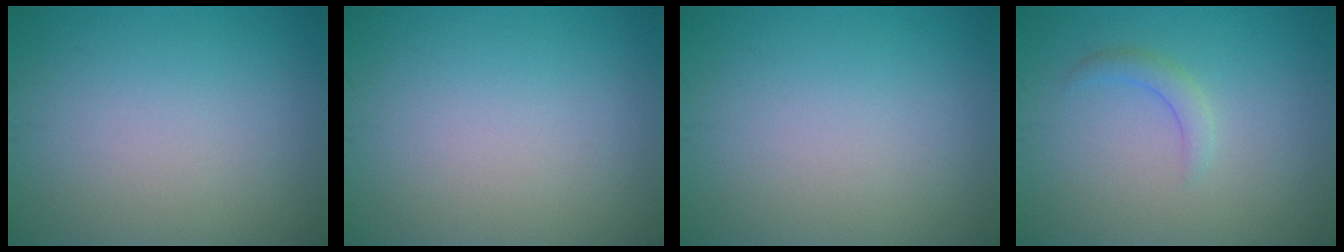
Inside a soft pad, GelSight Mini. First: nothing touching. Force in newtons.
{"total": 0.0}
{"total": 0.0}
{"total": 1.5, "press": 1.5, "slide": 0.2}